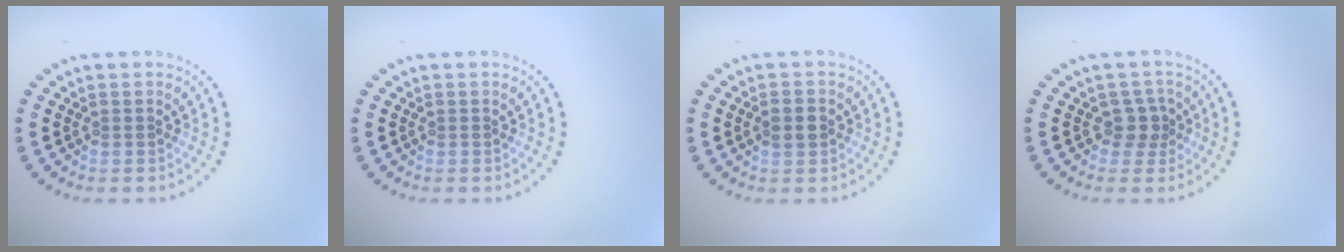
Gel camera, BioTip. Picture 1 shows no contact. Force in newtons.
{"total": 0.0}
{"total": 2.2, "press": 2.2, "slide": 0.1}
{"total": 1.9, "press": 1.5, "slide": 1.1}